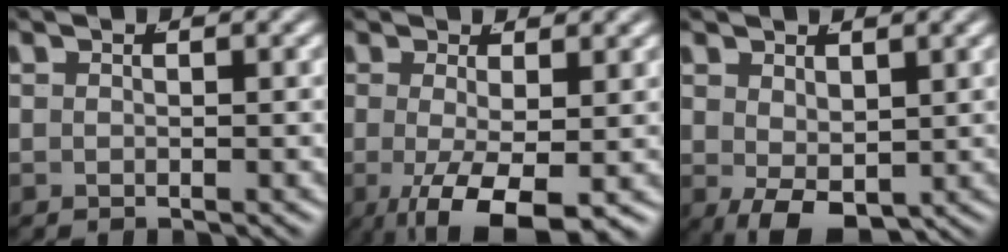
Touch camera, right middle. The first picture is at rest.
{"total": 7.5, "force": [-3.4, 2.6, 6.2], "torque": [-0.125, -0.051, -0.025]}
{"total": 4.8, "force": [-1.7, 2.4, 3.8], "torque": [-0.060, -0.036, -0.002]}